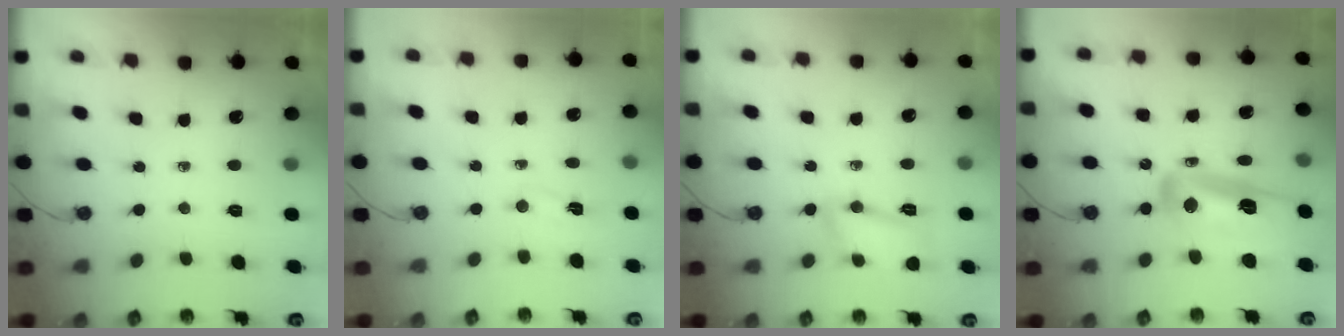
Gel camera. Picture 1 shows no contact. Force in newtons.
{"total": 2.1, "press": 2.0, "slide": 0.5}
{"total": 9.2, "press": 8.2, "slide": 4.3}
{"total": 28.0, "press": 22.4, "slide": 16.7}